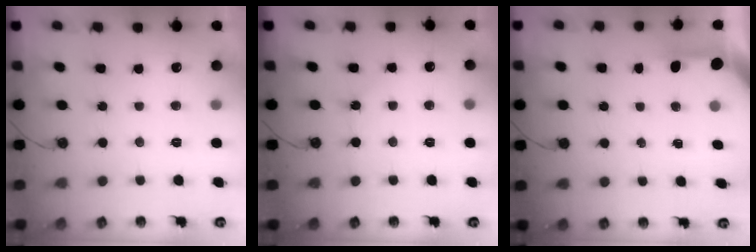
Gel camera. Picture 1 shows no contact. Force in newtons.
{"total": 4.1, "press": 4.1, "slide": 0.7}
{"total": 3.6, "press": 3.6, "slide": 0.4}